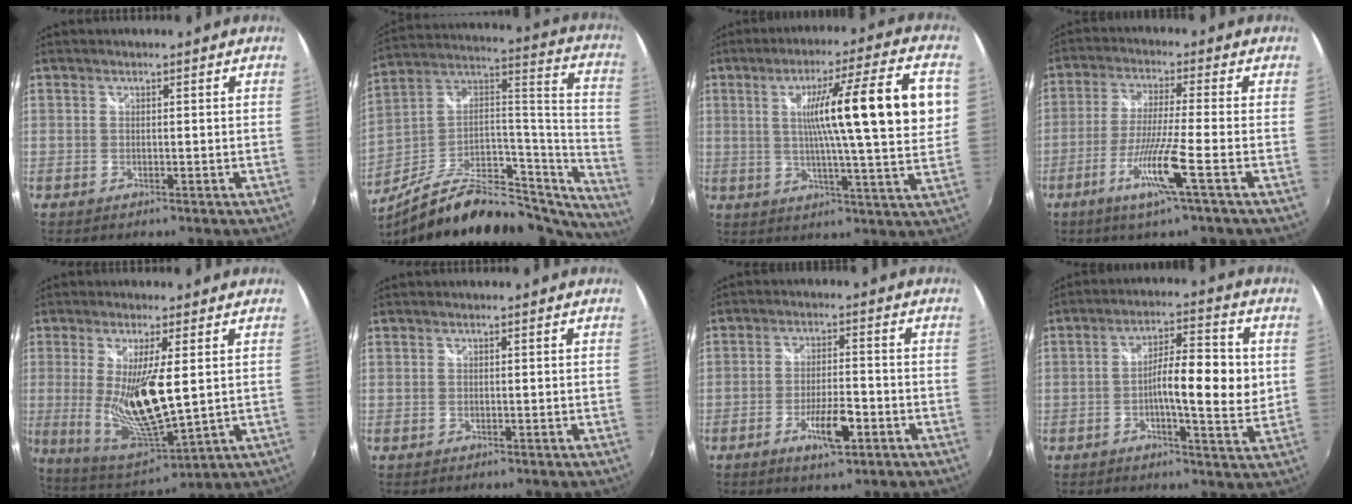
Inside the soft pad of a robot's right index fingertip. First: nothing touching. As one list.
[{"total": 26.6, "force": [-20.7, 9.4, 13.9], "torque": [-0.186, 0.034, -0.321]}, {"total": 18.3, "force": [3.2, -0.1, 18.0], "torque": [-0.265, 0.013, 0.043]}, {"total": 9.5, "force": [-4.3, -1.4, 8.3], "torque": [-0.176, -0.013, -0.085]}, {"total": 14.1, "force": [1.1, 3.5, 13.6], "torque": [-0.262, -0.027, 0.035]}, {"total": 0.0}, {"total": 7.0, "force": [-3.4, 1.9, 5.8], "torque": [-0.117, -0.007, -0.056]}, {"total": 10.8, "force": [0.0, 2.3, 10.5], "torque": [-0.171, 0.006, -0.004]}]